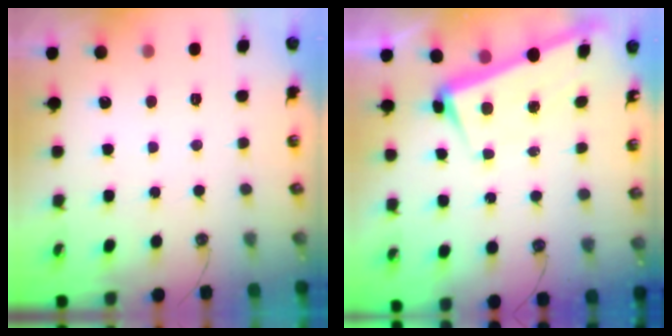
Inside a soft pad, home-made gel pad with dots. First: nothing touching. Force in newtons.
{"total": 3.0, "press": 2.9, "slide": 0.8}